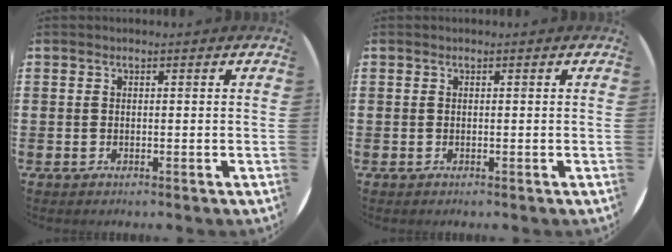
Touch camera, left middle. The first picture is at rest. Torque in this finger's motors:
{"motor_torque": [0.00, 0.00, 0.00, 0.00]}